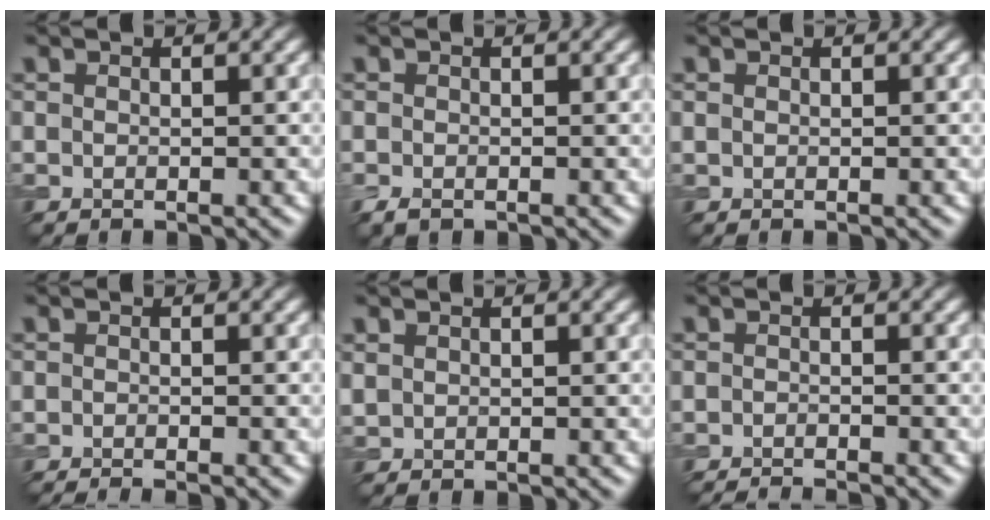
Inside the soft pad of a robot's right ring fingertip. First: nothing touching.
{"total": 1.1, "force": [-0.7, 0.6, 0.6], "torque": [-0.014, -0.005, -0.013]}
{"total": 0.0}
{"total": 1.7, "force": [-1.4, 0.3, 1.0], "torque": [-0.008, -0.004, -0.023]}
{"total": 0.5, "force": [0.4, 0.3, 0.2], "torque": [-0.005, 0.000, 0.013]}
{"total": 2.5, "force": [-2.3, 0.3, 1.0], "torque": [-0.012, -0.004, -0.040]}